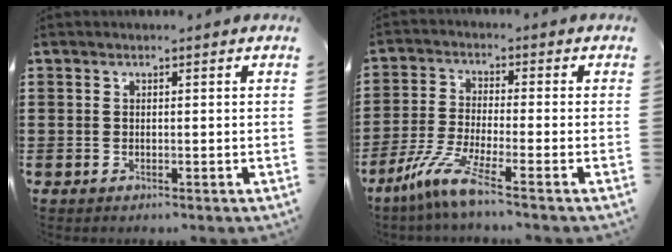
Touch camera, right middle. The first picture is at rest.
{"total": 7.0, "force": [-4.8, 0.2, 5.2], "torque": [-0.124, -0.020, -0.098]}